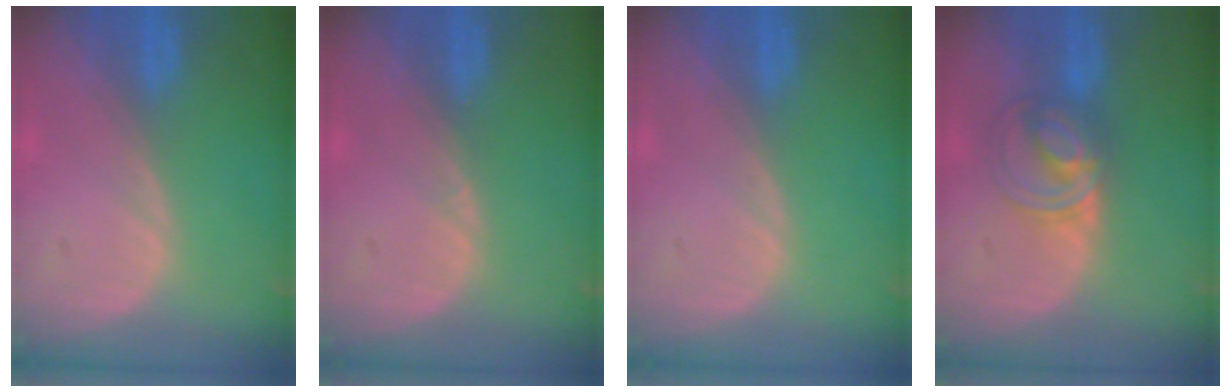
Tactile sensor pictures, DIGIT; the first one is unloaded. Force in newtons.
{"total": 0.5, "press": 0.4, "slide": 0.4}
{"total": 0.0}
{"total": 5.8, "press": 5.8, "slide": 0.3}